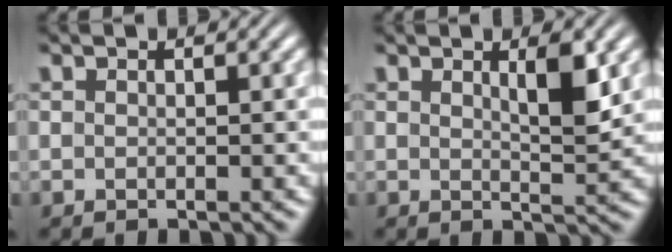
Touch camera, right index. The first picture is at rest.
{"total": 2.6, "force": [1.1, 0.2, 2.3], "torque": [-0.034, -0.013, 0.021]}